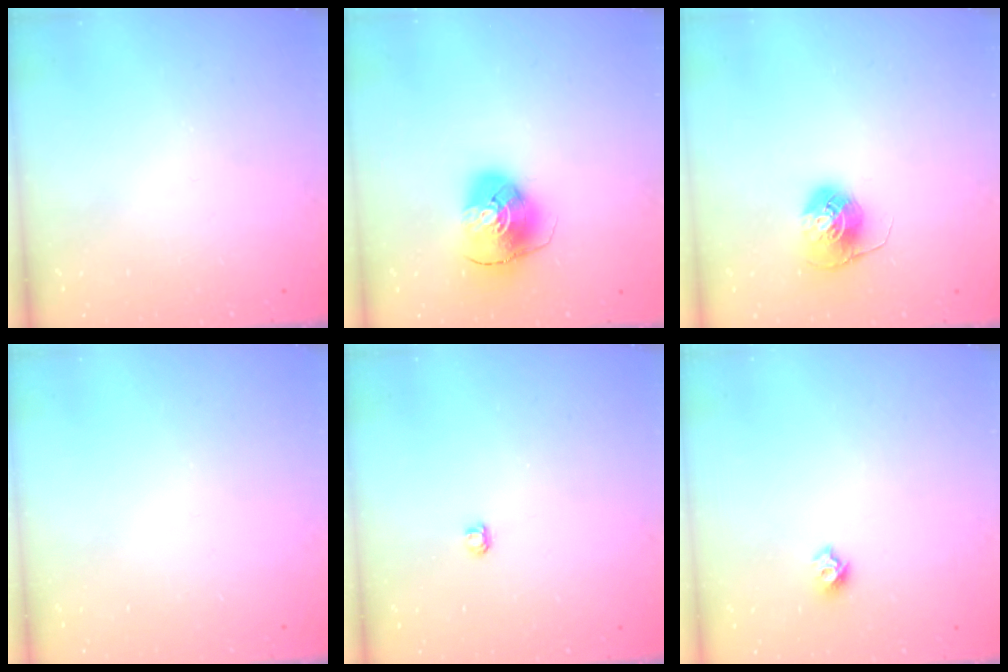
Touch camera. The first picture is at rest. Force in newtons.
{"total": 9.4, "press": 9.2, "slide": 1.5}
{"total": 7.1, "press": 7.1, "slide": 0.5}
{"total": 0.0}
{"total": 2.8, "press": 2.8, "slide": 0.3}
{"total": 5.7, "press": 5.7, "slide": 0.5}